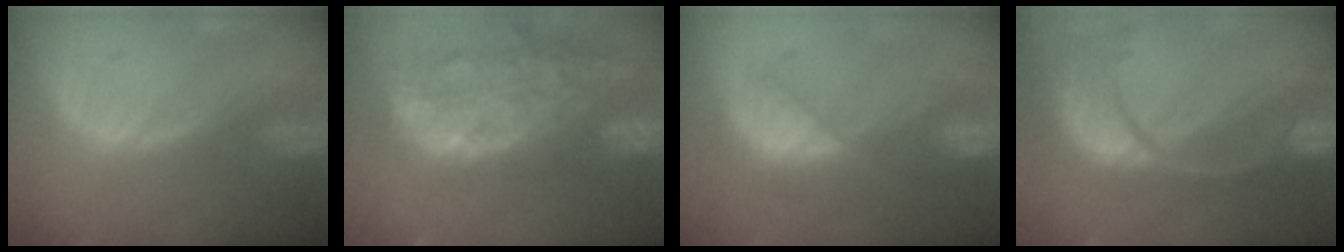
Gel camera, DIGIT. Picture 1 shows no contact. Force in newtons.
{"total": 14.6, "press": 11.8, "slide": 8.5}
{"total": 7.8, "press": 7.1, "slide": 3.1}
{"total": 12.8, "press": 10.4, "slide": 7.5}